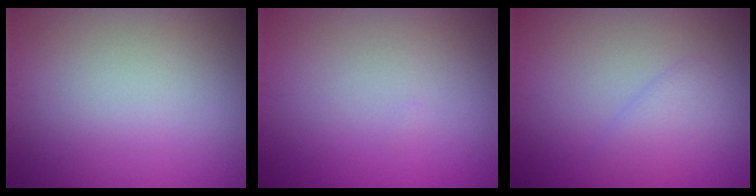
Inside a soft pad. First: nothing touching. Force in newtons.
{"total": 0.0}
{"total": 1.9, "press": 1.9, "slide": 0.1}